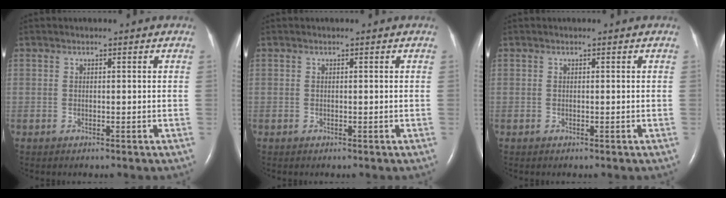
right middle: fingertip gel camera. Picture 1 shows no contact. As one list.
[{"total": 0.0}, {"total": 0.0}]